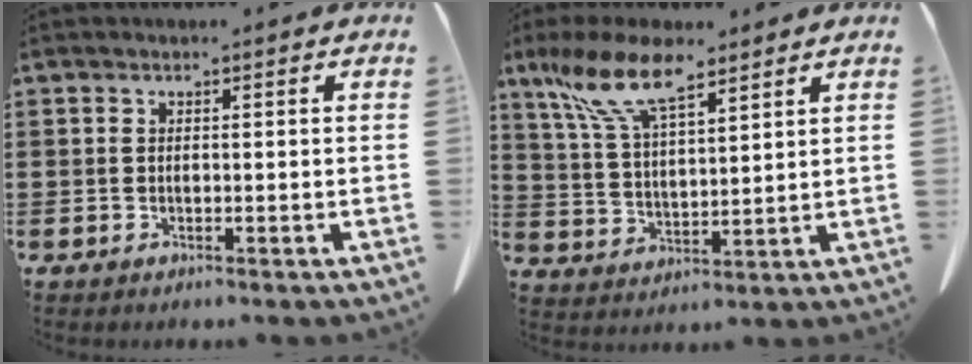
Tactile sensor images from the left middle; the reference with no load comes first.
{"total": 10.3, "force": [7.5, 3.1, 6.3], "torque": [-0.151, -0.016, 0.136]}